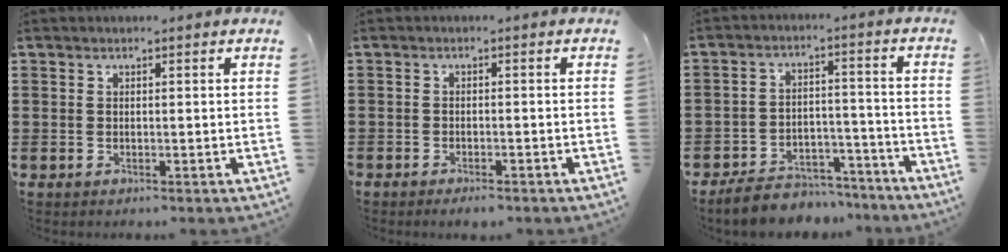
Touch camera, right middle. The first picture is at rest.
{"total": 1.3, "force": [-1.2, 0.2, 0.3], "torque": [-0.012, -0.003, -0.023]}
{"total": 6.2, "force": [-6.0, 1.5, 0.4], "torque": [-0.003, 0.020, -0.120]}